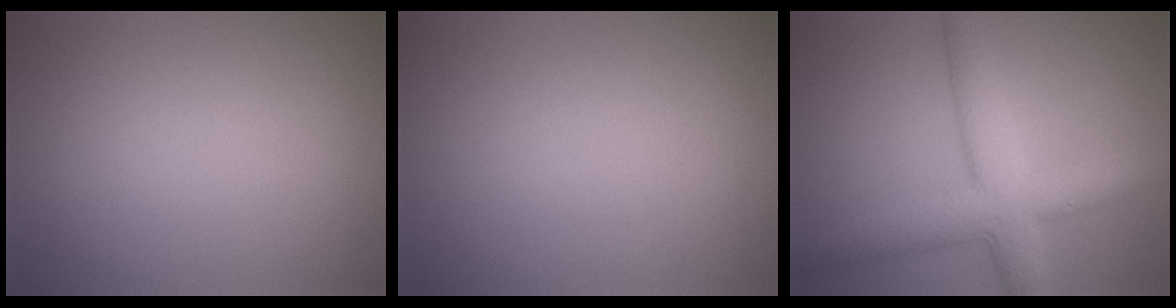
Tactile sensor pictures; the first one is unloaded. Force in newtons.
{"total": 0.0}
{"total": 6.7, "press": 6.7, "slide": 0.1}